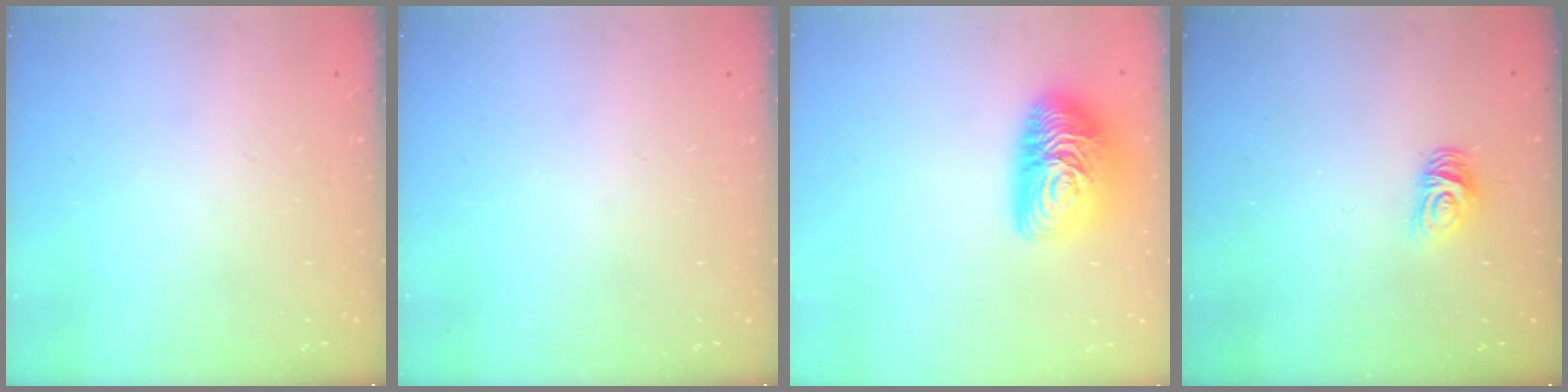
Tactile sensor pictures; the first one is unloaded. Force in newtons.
{"total": 0.0}
{"total": 15.8, "press": 15.8, "slide": 0.8}
{"total": 5.6, "press": 5.6, "slide": 0.6}